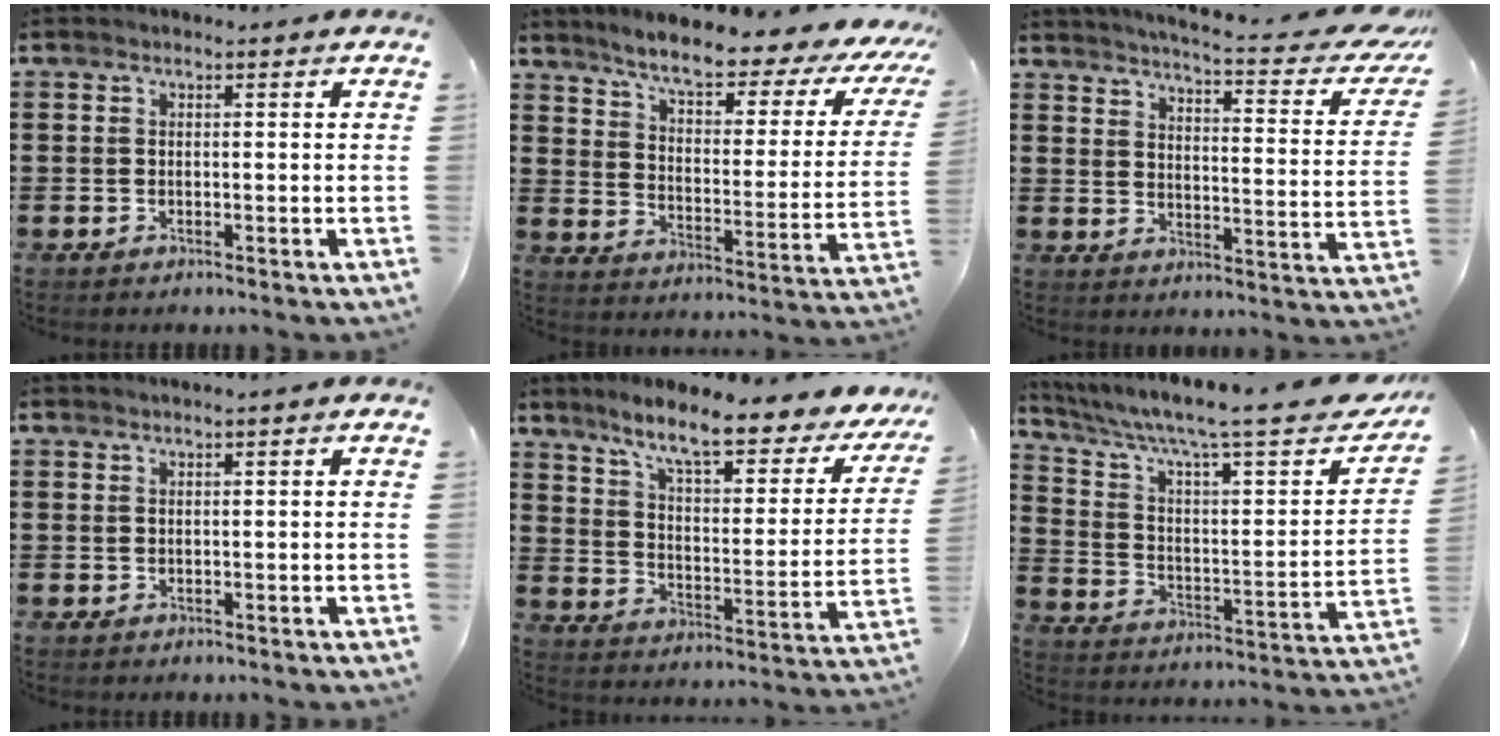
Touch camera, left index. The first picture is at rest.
{"total": 6.8, "force": [5.6, 0.5, 3.8], "torque": [-0.091, -0.039, 0.084]}
{"total": 5.0, "force": [4.3, -0.5, 2.4], "torque": [-0.051, -0.043, 0.064]}
{"total": 0.0}
{"total": 8.9, "force": [7.1, 0.5, 5.3], "torque": [-0.114, -0.049, 0.111]}
{"total": 9.7, "force": [7.1, 1.4, 6.4], "torque": [-0.133, -0.046, 0.110]}